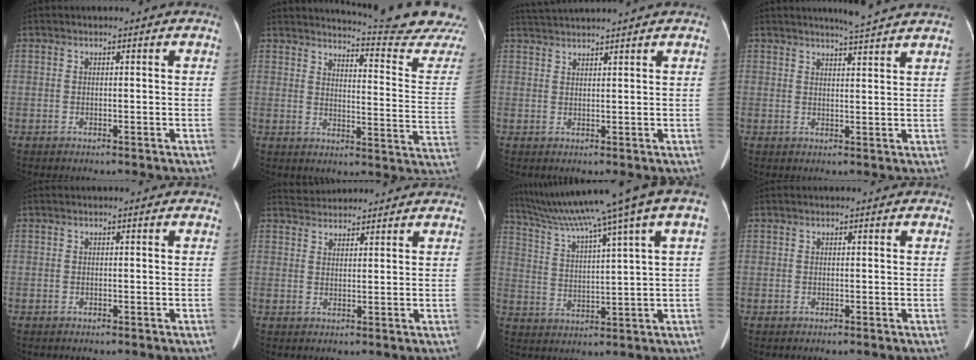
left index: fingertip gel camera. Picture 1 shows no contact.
{"total": 18.0, "force": [17.4, -2.0, 4.0], "torque": [-0.065, -0.138, 0.197]}
{"total": 5.1, "force": [4.7, -1.1, 1.4], "torque": [-0.023, 0.028, 0.085]}
{"total": 5.2, "force": [4.8, -0.8, 1.9], "torque": [-0.032, 0.000, 0.060]}
{"total": 0.0}
{"total": 6.6, "force": [6.3, 1.4, 0.9], "torque": [-0.013, 0.038, 0.093]}
{"total": 16.6, "force": [12.0, -1.8, 11.4], "torque": [-0.189, 0.014, 0.182]}
{"total": 1.1, "force": [1.0, 0.2, 0.2], "torque": [-0.010, 0.017, 0.013]}